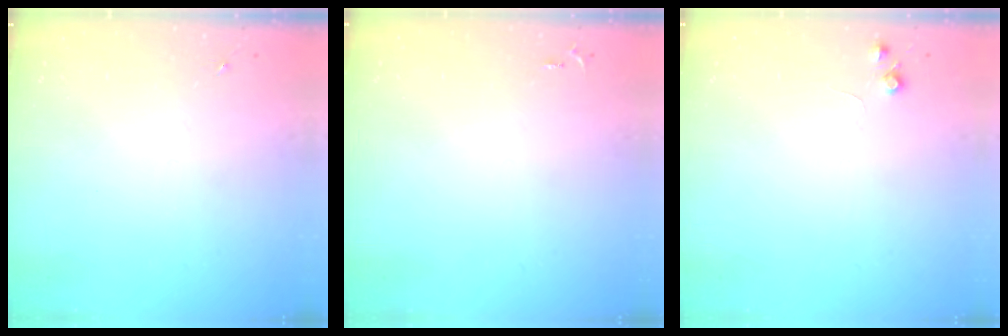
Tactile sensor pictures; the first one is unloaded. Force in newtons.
{"total": 2.5, "press": 2.5, "slide": 0.3}
{"total": 4.9, "press": 4.8, "slide": 0.8}